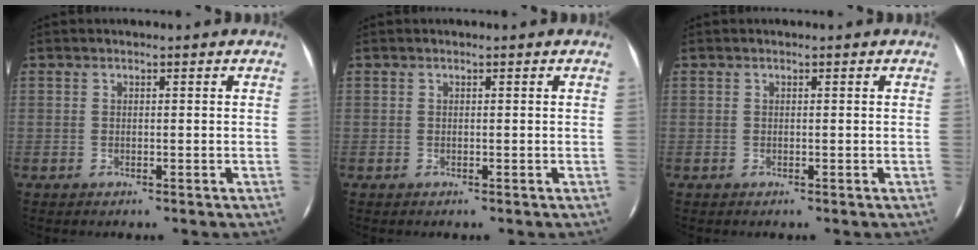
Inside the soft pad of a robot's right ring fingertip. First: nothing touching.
{"total": 0.0}
{"total": 0.0}